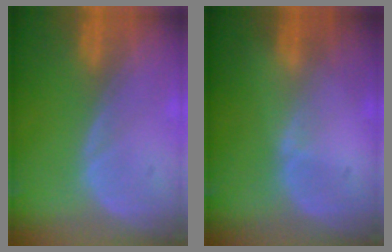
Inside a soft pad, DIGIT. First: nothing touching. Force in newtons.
{"total": 0.5, "press": 0.5, "slide": 0.2}